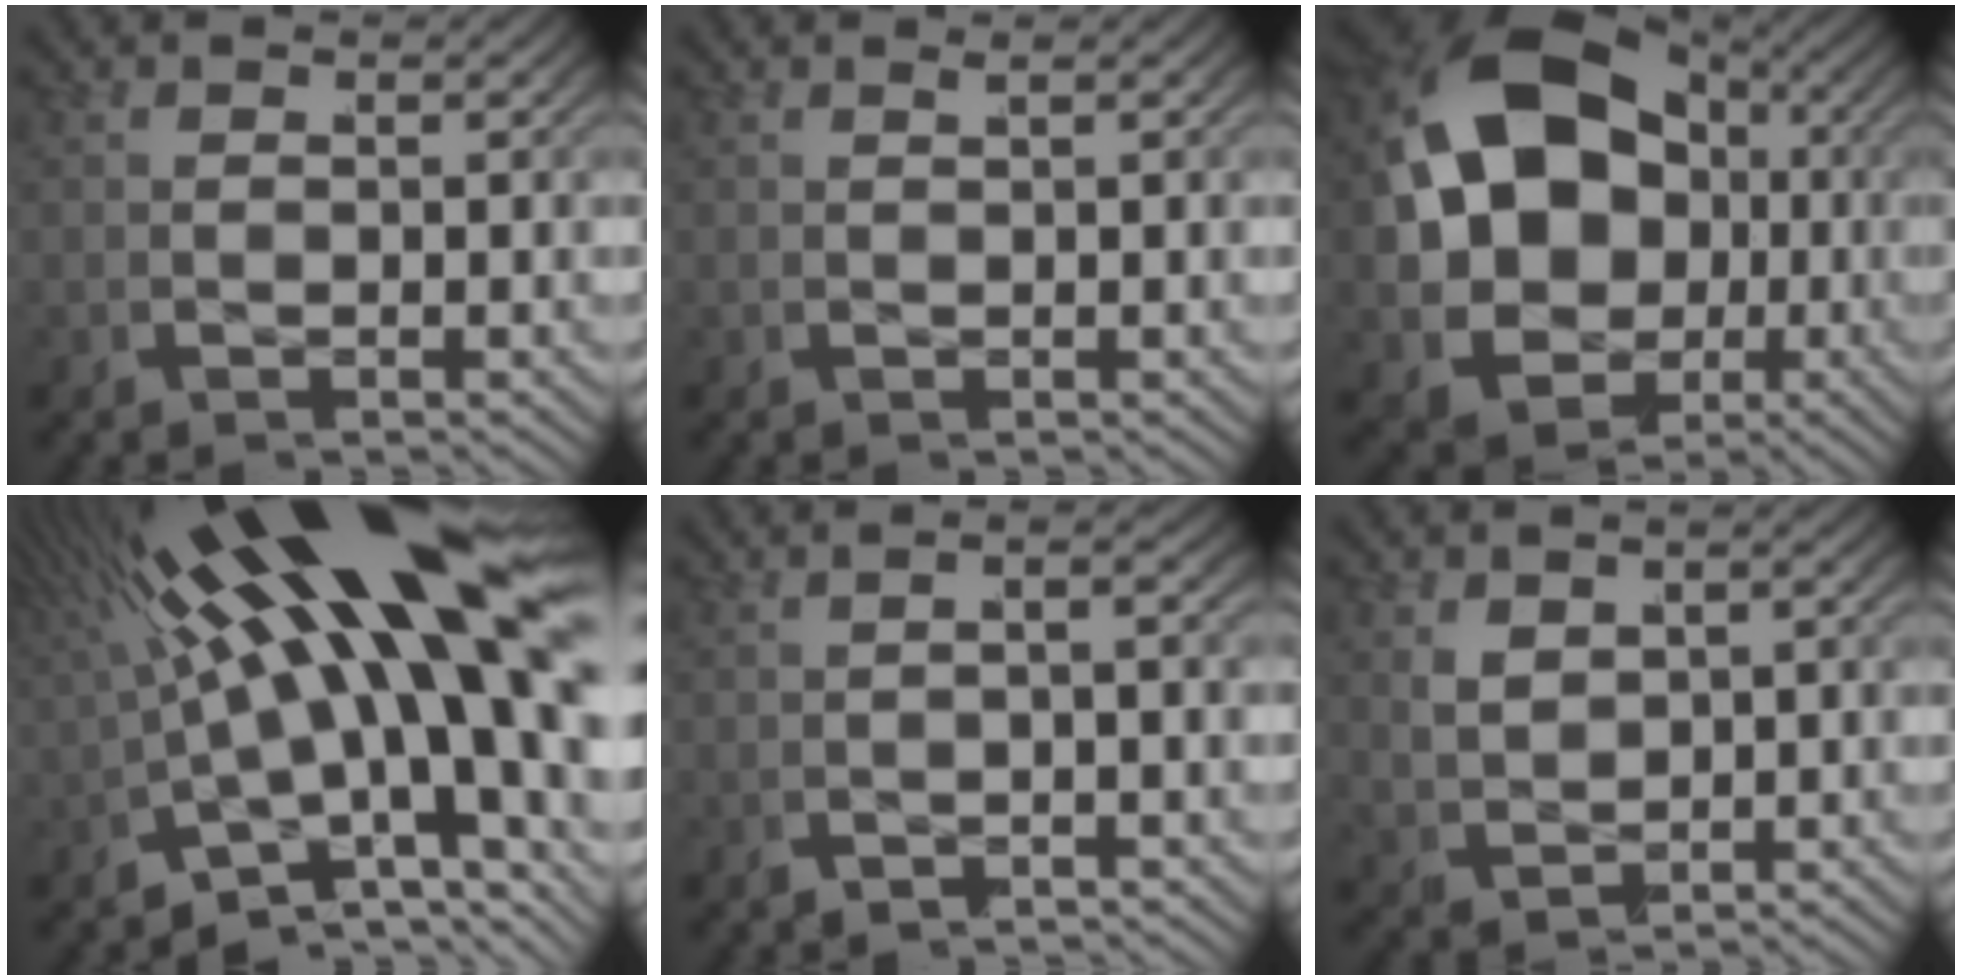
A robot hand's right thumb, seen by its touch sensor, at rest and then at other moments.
{"total": 0.9, "force": [0.3, -0.8, -0.2], "torque": [0.009, 0.011, 0.005]}
{"total": 19.2, "force": [-2.4, 15.1, 11.6], "torque": [-0.296, -0.081, -0.019]}
{"total": 15.6, "force": [0.8, 6.9, 14.0], "torque": [-0.249, 0.003, 0.013]}
{"total": 1.0, "force": [-0.8, -0.7, 0.3], "torque": [-0.017, 0.009, -0.017]}
{"total": 2.6, "force": [0.1, 1.8, 1.8], "torque": [-0.052, -0.016, 0.013]}